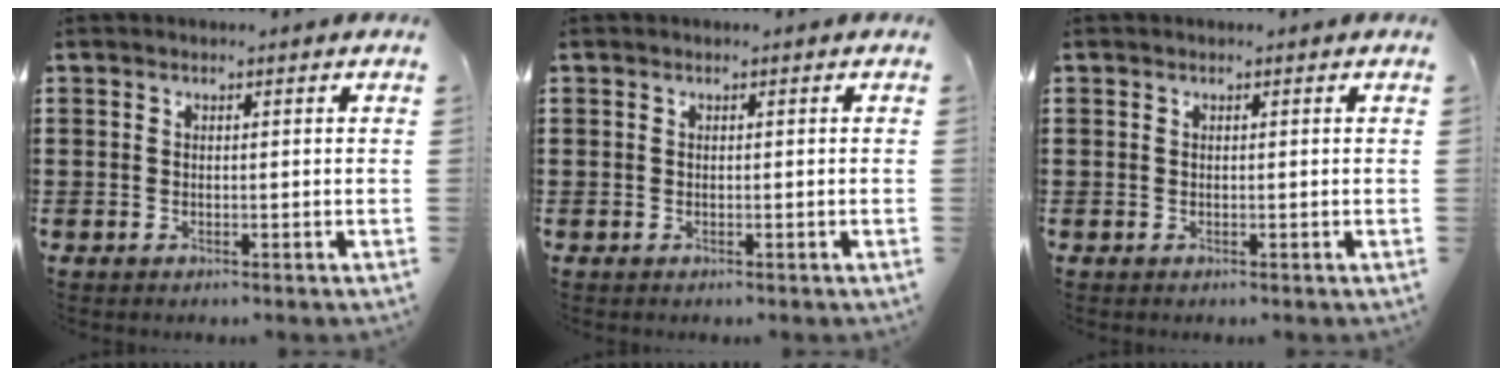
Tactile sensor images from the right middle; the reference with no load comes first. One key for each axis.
{"total": 0.0}
{"total": 0.0}